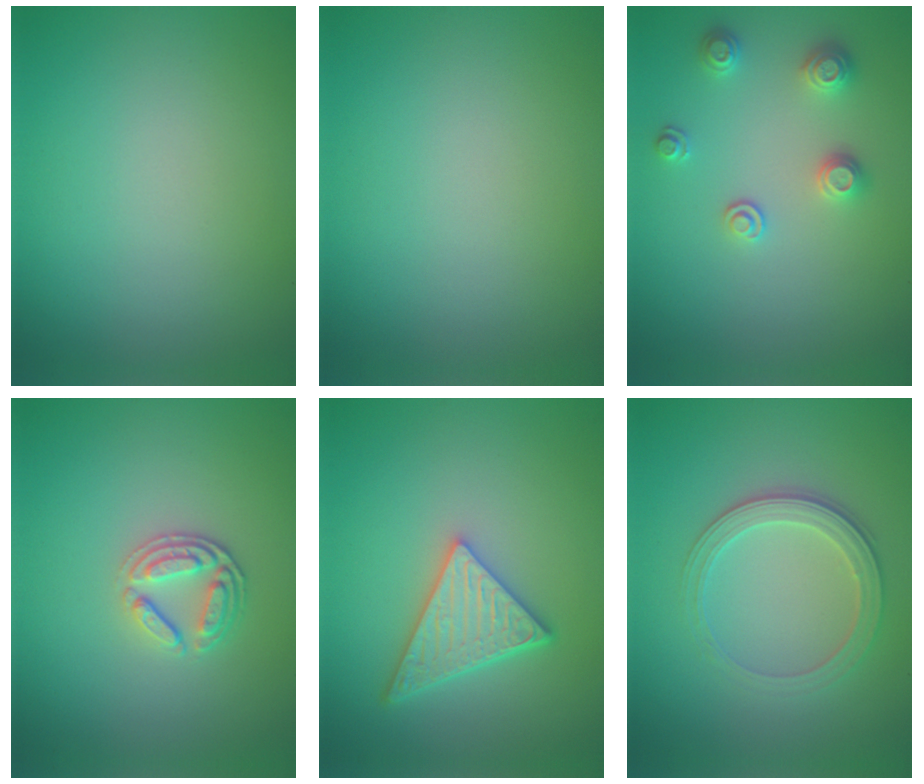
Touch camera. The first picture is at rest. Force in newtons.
{"total": 0.0}
{"total": 2.4, "press": 2.4, "slide": 0.4}
{"total": 2.6, "press": 2.4, "slide": 1.0}
{"total": 4.8, "press": 4.2, "slide": 2.4}
{"total": 2.9, "press": 2.8, "slide": 0.7}